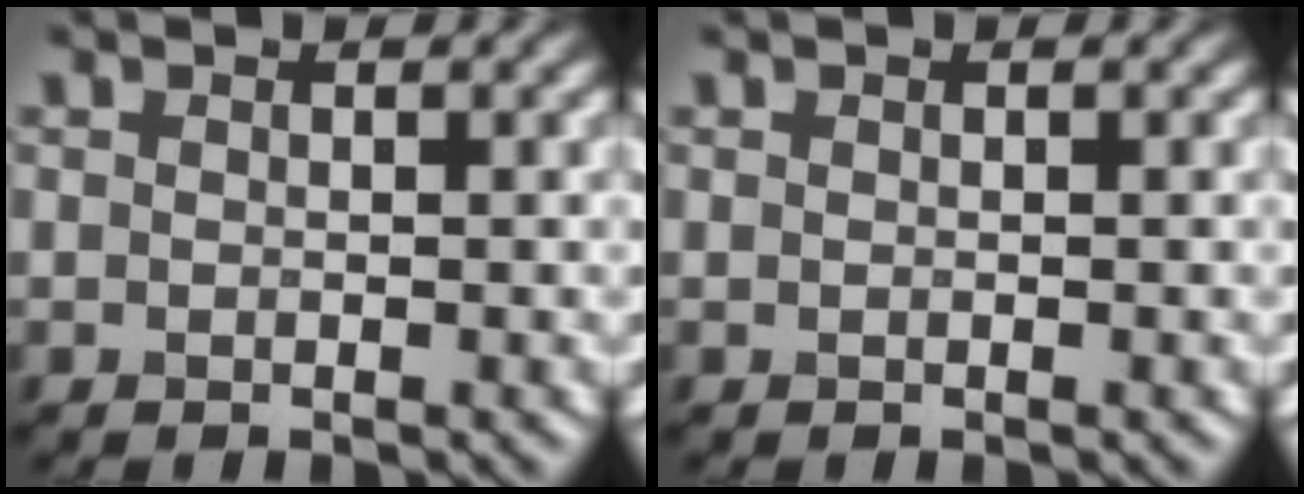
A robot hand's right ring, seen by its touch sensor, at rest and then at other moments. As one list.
[{"total": 0.0}]